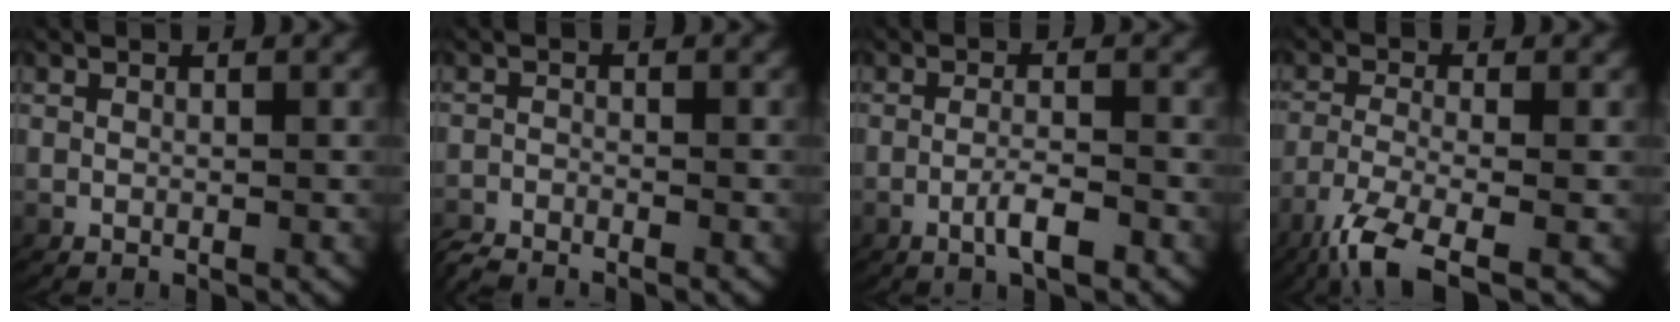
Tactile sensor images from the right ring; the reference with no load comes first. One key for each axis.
{"total": 2.2, "fx": -2.2, "fy": 0.5, "fz": 0.1, "tx": -0.008, "ty": -0.012, "tz": -0.039}
{"total": 2.7, "fx": -1.6, "fy": 0.6, "fz": 2.2, "tx": -0.047, "ty": -0.007, "tz": -0.026}
{"total": 6.6, "fx": -4.1, "fy": 2.3, "fz": 4.6, "tx": -0.109, "ty": -0.038, "tz": -0.046}